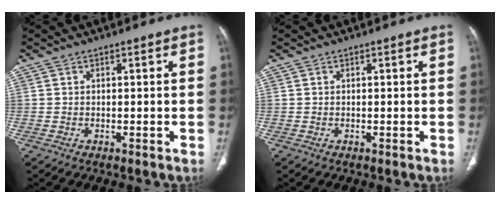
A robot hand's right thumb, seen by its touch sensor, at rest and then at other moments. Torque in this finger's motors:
{"motor_torque": [-0.12, 0.12, -0.10, 0.10, 0.01]}